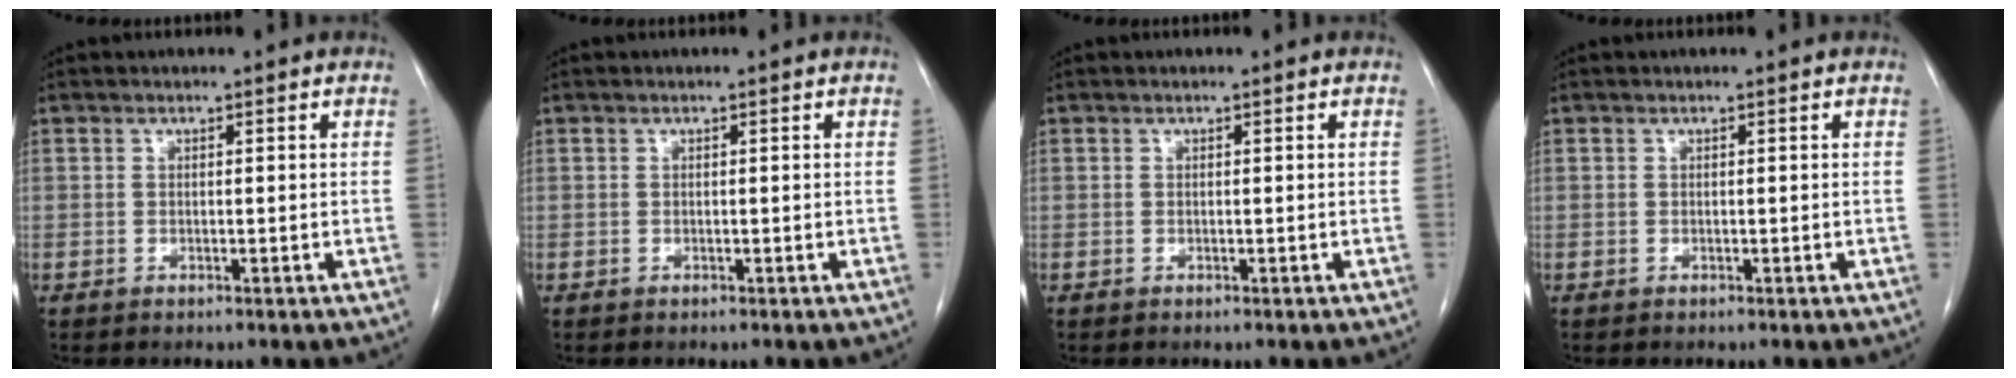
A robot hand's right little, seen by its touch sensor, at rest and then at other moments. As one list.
[{"total": 0.0}, {"total": 0.0}, {"total": 0.0}]